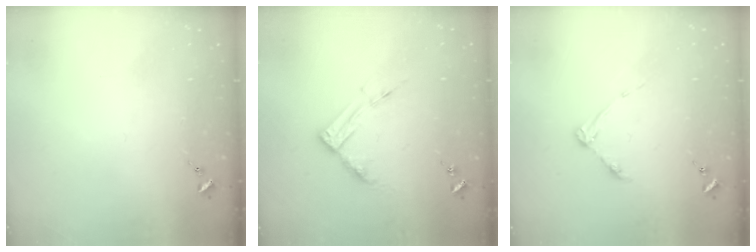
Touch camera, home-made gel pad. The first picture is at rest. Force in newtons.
{"total": 9.3, "press": 9.2, "slide": 1.0}
{"total": 4.9, "press": 4.8, "slide": 0.7}